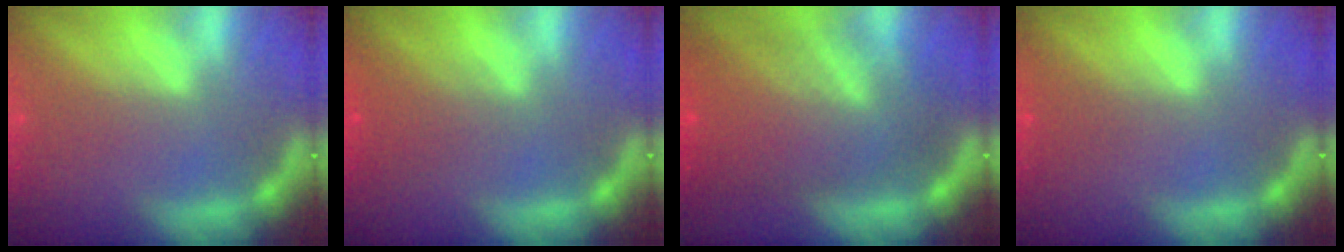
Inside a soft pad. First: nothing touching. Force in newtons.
{"total": 2.5}
{"total": 9.5}
{"total": 1.0}